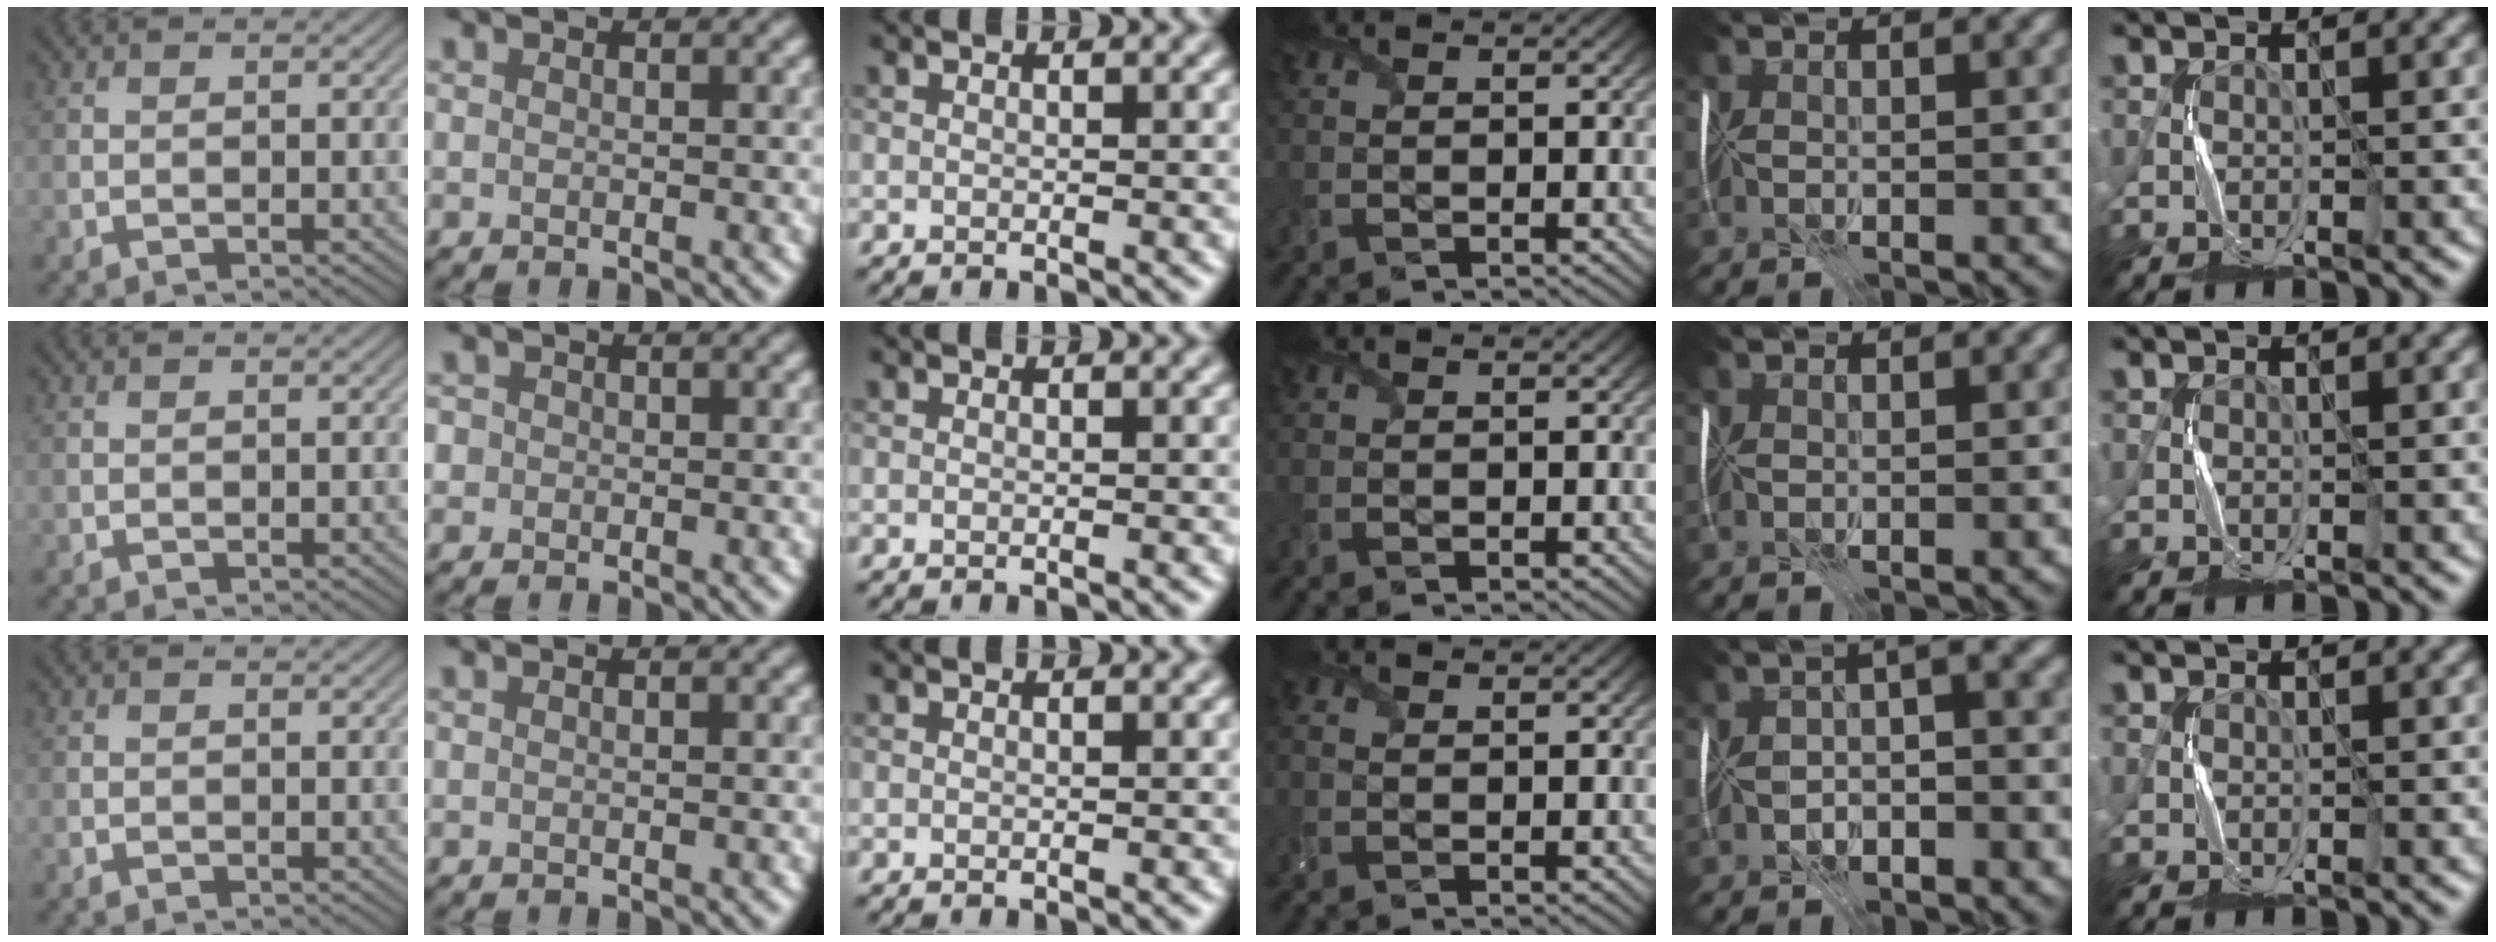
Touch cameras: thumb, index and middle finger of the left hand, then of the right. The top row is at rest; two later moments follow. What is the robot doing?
{"motion": "fold", "object": "plastic wrap"}